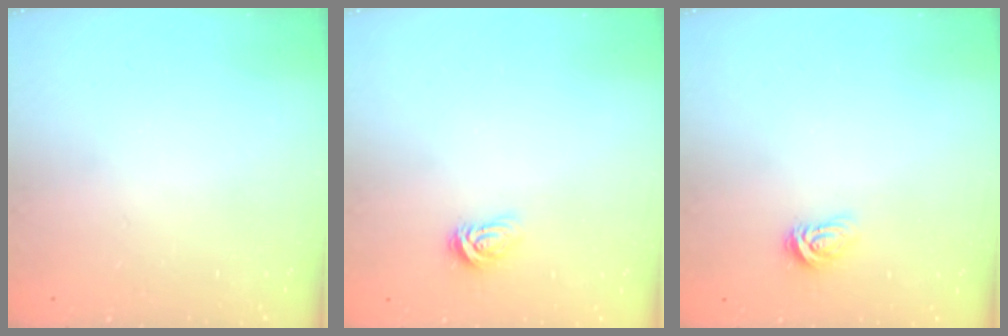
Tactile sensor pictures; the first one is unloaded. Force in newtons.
{"total": 2.9, "press": 2.8, "slide": 0.4}
{"total": 2.9, "press": 2.8, "slide": 0.4}